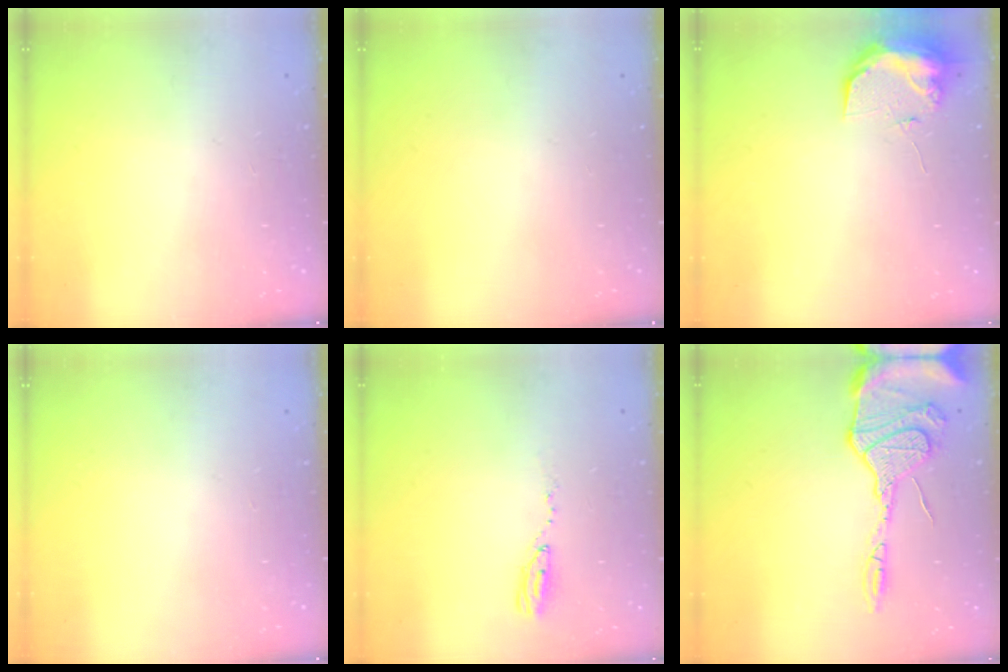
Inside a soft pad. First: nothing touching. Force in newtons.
{"total": 0.0}
{"total": 9.4, "press": 9.3, "slide": 1.3}
{"total": 0.0}
{"total": 4.3, "press": 4.3, "slide": 0.4}
{"total": 16.8, "press": 16.7, "slide": 2.0}